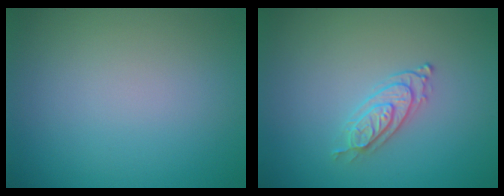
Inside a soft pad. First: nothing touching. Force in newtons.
{"total": 2.3, "press": 2.1, "slide": 0.9}